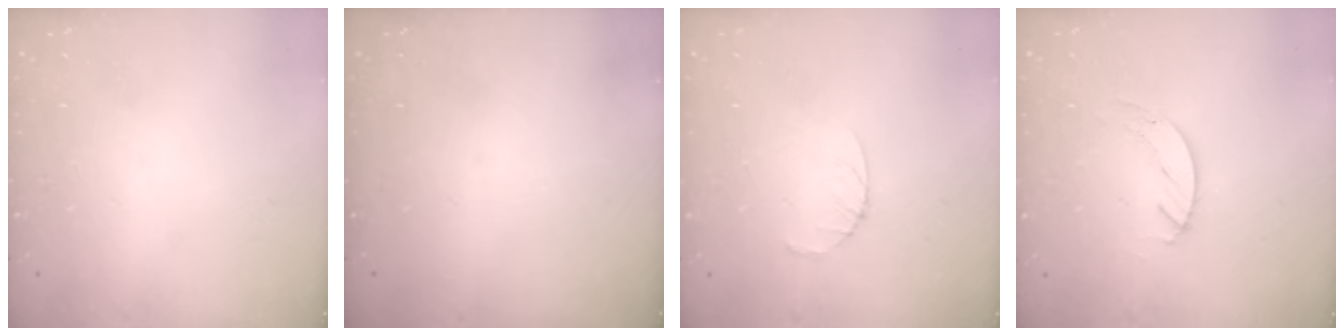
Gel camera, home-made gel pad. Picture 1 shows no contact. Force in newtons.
{"total": 0.0}
{"total": 3.2, "press": 3.1, "slide": 0.4}
{"total": 2.7, "press": 2.7, "slide": 0.2}